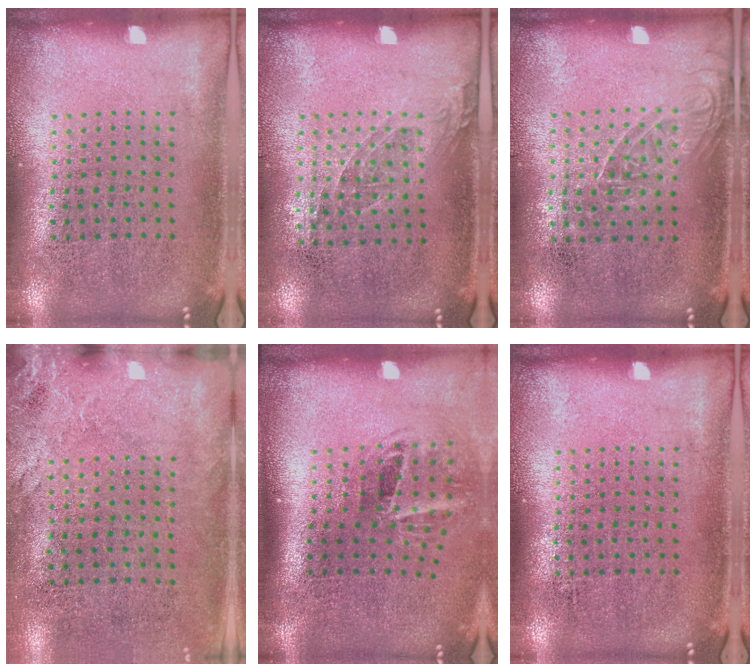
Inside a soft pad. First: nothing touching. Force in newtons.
{"total": 1.0, "press": 0.8, "slide": 0.6}
{"total": 1.2, "press": 1.1, "slide": 0.7}
{"total": 2.6, "press": 2.1, "slide": 1.5}
{"total": 2.0, "press": 1.1, "slide": 1.6}
{"total": 0.0}